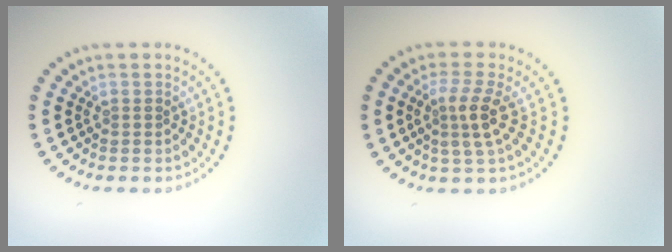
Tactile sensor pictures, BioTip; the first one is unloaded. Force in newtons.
{"total": 2.8, "press": 2.4, "slide": 1.5}